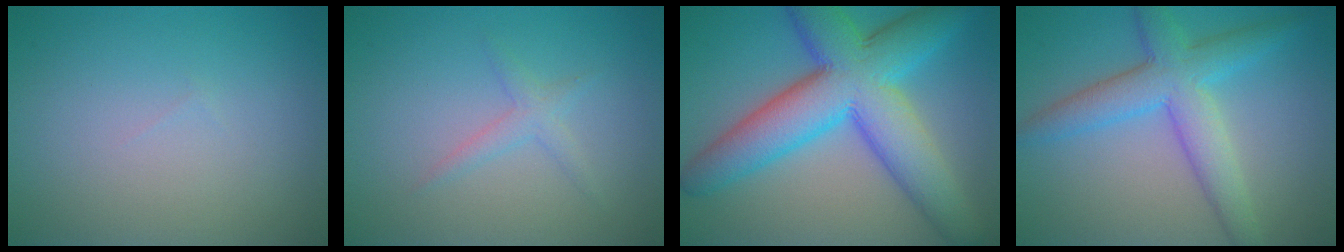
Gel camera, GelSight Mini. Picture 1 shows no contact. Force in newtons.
{"total": 1.4, "press": 1.4, "slide": 0.1}
{"total": 11.4, "press": 11.4, "slide": 0.1}
{"total": 5.7, "press": 5.7, "slide": 0.2}